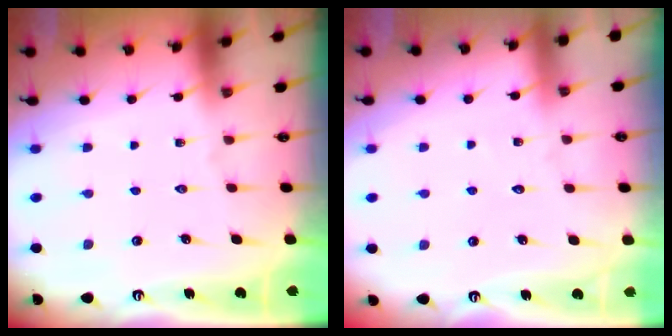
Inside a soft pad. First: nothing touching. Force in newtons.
{"total": 2.7, "press": 2.7, "slide": 0.3}